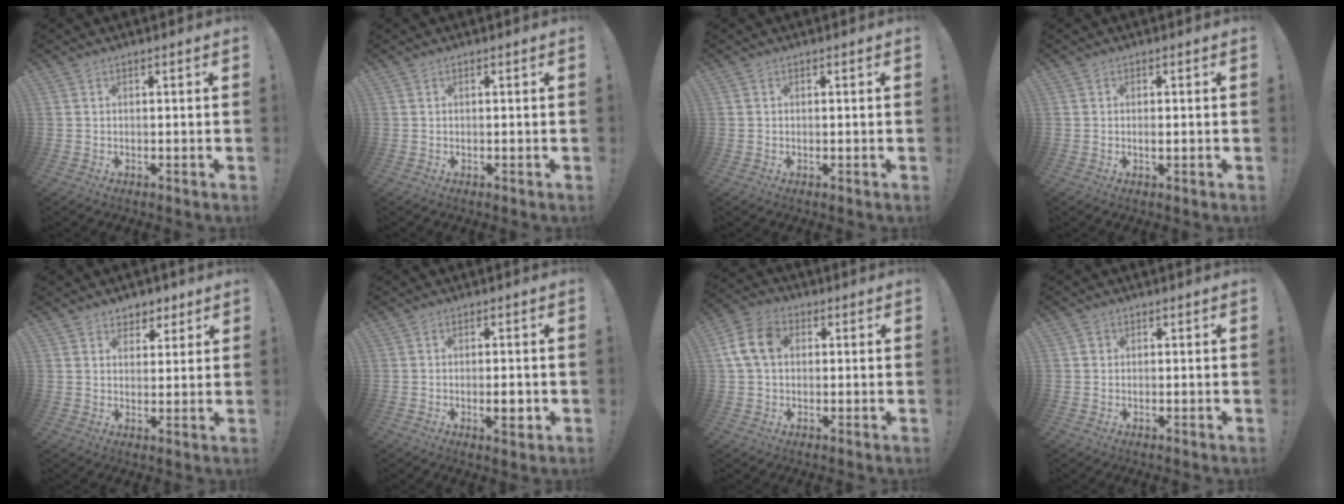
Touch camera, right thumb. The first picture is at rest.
{"total": 0.0}
{"total": 0.0}
{"total": 1.0, "force": [-0.2, 0.3, 1.0], "torque": [-0.011, -0.002, -0.005]}
{"total": 5.2, "force": [3.5, 3.9, 0.6], "torque": [0.008, -0.025, 0.064]}
{"total": 3.8, "force": [-0.8, 0.9, 3.6], "torque": [-0.041, -0.002, -0.016]}
{"total": 10.4, "force": [2.0, 7.4, 7.0], "torque": [-0.132, 0.014, 0.043]}
{"total": 1.2, "force": [0.3, 1.1, 0.2], "torque": [0.000, 0.002, 0.004]}